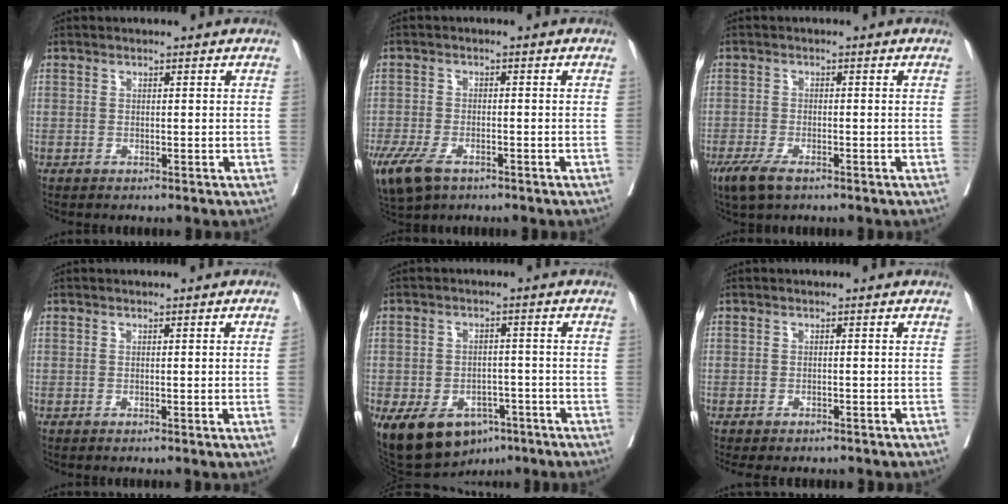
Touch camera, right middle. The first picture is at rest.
{"total": 10.1, "force": [-6.2, 4.9, 6.3], "torque": [-0.142, -0.017, -0.101]}
{"total": 4.5, "force": [-2.9, 1.4, 3.1], "torque": [-0.063, -0.009, -0.050]}
{"total": 1.6, "force": [-0.1, -0.6, 1.5], "torque": [-0.023, -0.002, 0.002]}
{"total": 12.4, "force": [-7.3, 7.6, 6.7], "torque": [-0.117, 0.007, -0.106]}
{"total": 6.1, "force": [-5.5, 1.5, 2.1], "torque": [-0.017, 0.000, -0.067]}